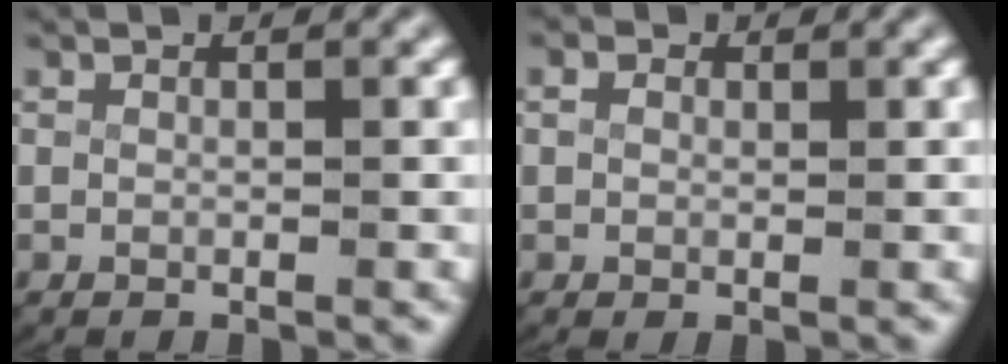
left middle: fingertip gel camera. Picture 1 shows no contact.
{"total": 0.8, "force": [0.4, 0.5, 0.5], "torque": [-0.011, -0.008, 0.013]}